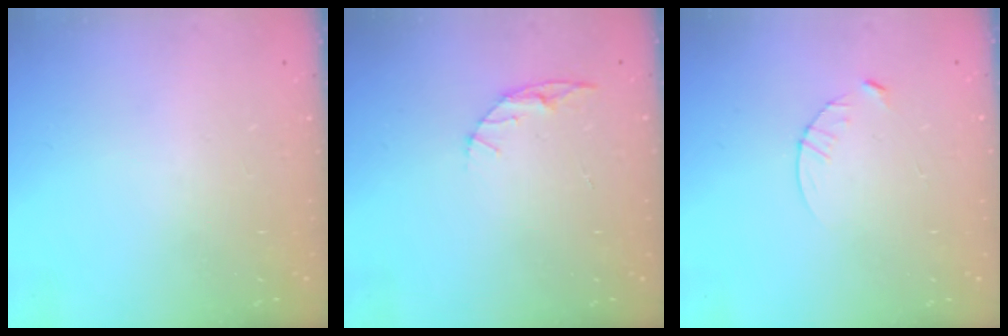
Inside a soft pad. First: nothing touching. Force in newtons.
{"total": 5.0, "press": 5.0, "slide": 0.4}
{"total": 3.9, "press": 3.8, "slide": 0.4}